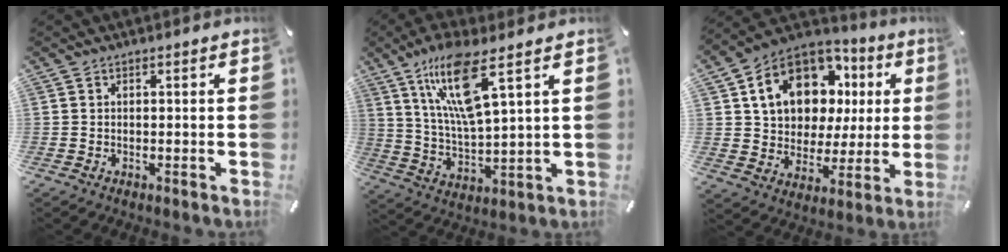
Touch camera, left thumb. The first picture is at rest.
{"total": 14.2, "force": [8.0, 3.3, 11.3], "torque": [-0.237, -0.018, 0.134]}
{"total": 16.3, "force": [6.8, 12.3, 8.3], "torque": [-0.162, -0.029, 0.130]}